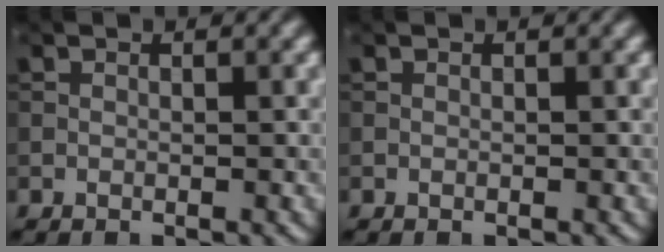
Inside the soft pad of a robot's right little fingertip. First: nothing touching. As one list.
[{"total": 0.0}]